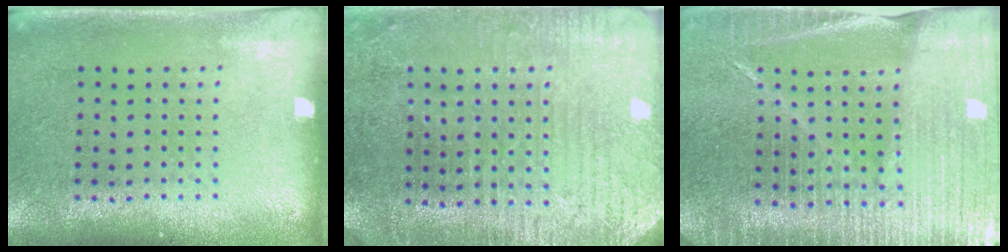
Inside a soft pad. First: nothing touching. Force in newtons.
{"total": 3.0, "press": 2.9, "slide": 0.7}
{"total": 4.9, "press": 4.5, "slide": 2.1}